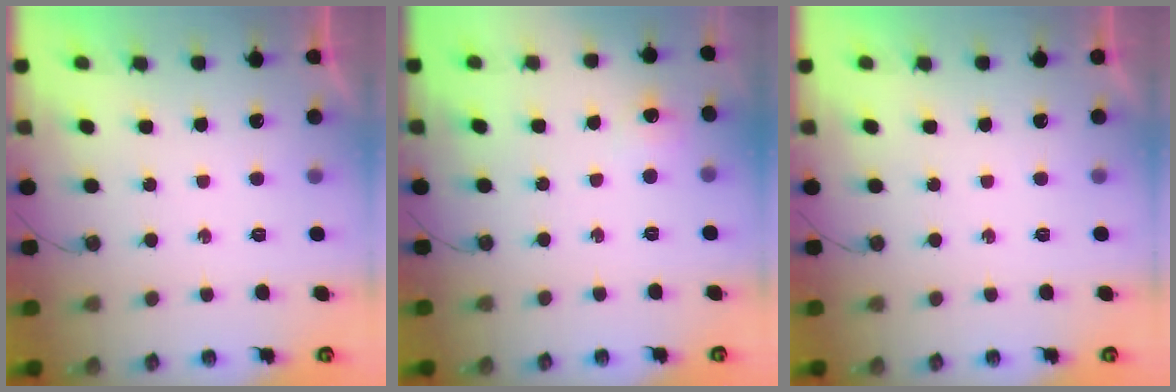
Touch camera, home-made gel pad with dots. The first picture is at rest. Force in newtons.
{"total": 5.7, "press": 5.7, "slide": 0.8}
{"total": 0.0}